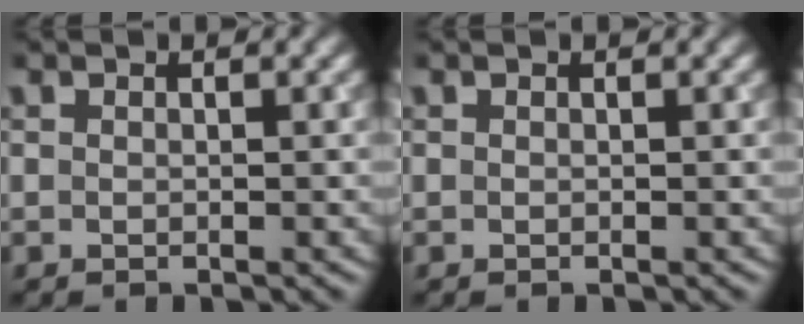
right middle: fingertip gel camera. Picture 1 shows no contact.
{"total": 0.0}